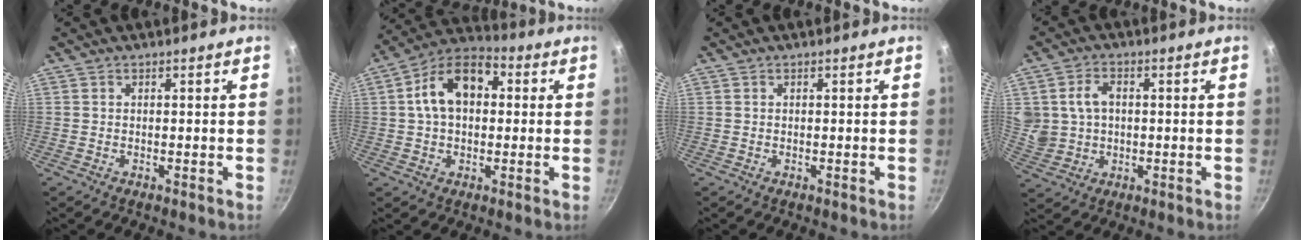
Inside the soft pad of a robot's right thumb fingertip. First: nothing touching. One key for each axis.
{"total": 13.4, "fx": 2.1, "fy": 8.8, "fz": 9.8, "tx": -0.135, "ty": 0.031, "tz": 0.016}
{"total": 0.0}
{"total": 8.9, "fx": 1.4, "fy": 7.3, "fz": 5.0, "tx": -0.081, "ty": 0.004, "tz": 0.035}